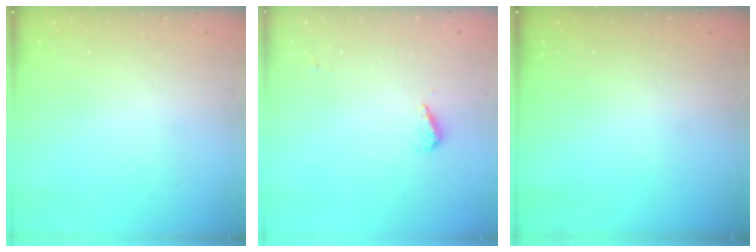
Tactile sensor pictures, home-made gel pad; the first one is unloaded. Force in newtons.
{"total": 3.6, "press": 3.5, "slide": 1.1}
{"total": 0.0}